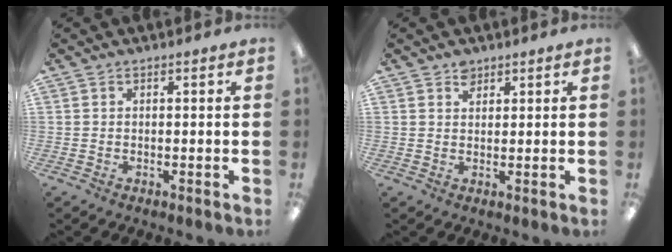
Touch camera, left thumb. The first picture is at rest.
{"total": 2.6, "force": [1.9, 1.4, 0.8], "torque": [-0.011, -0.004, 0.035]}